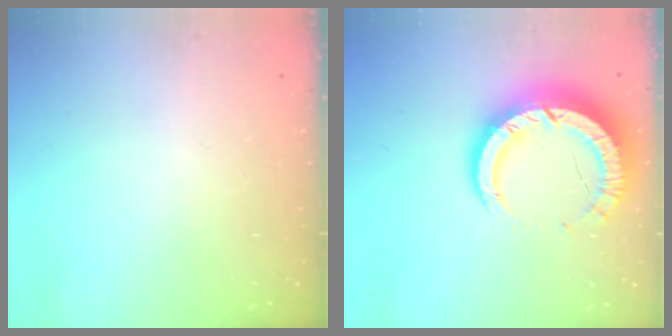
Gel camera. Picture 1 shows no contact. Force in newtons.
{"total": 14.1, "press": 14.1, "slide": 1.2}